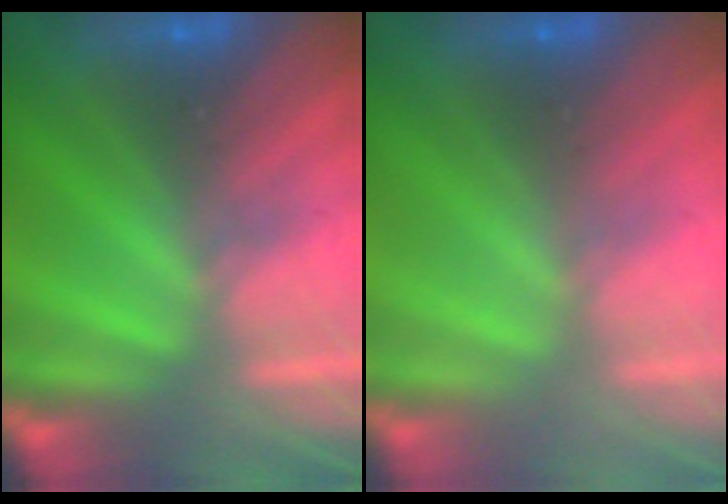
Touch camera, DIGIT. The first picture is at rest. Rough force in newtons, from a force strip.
{"total": 3.3}